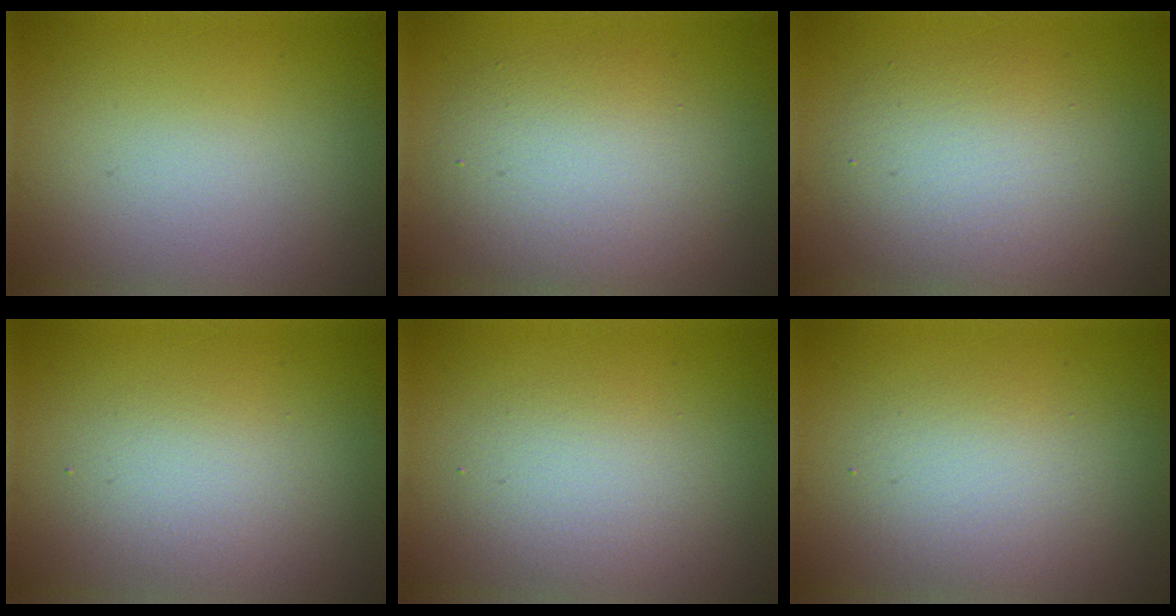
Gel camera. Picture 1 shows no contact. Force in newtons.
{"total": 5.3, "press": 5.3, "slide": 0.2}
{"total": 5.2, "press": 5.2, "slide": 0.3}
{"total": 2.4, "press": 2.4, "slide": 0.1}
{"total": 2.6, "press": 2.6, "slide": 0.2}
{"total": 2.9, "press": 2.9, "slide": 0.2}